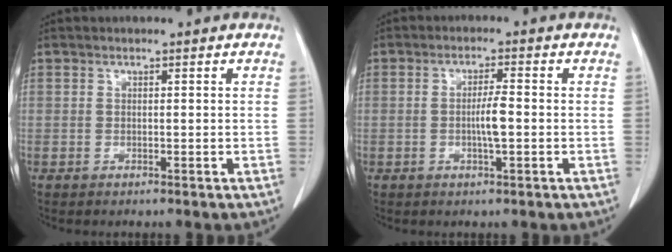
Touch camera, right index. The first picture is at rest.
{"total": 3.7, "force": [-0.5, 0.3, 3.7], "torque": [-0.069, -0.002, -0.010]}